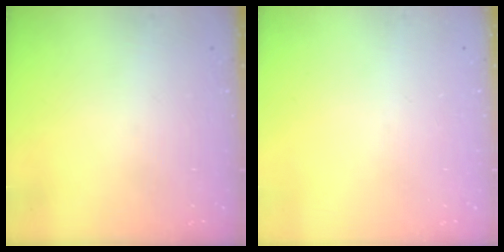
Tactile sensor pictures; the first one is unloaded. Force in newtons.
{"total": 0.0}